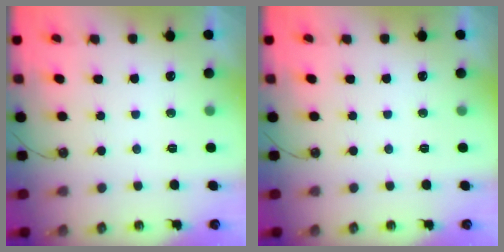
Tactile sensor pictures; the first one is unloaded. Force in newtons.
{"total": 0.0}